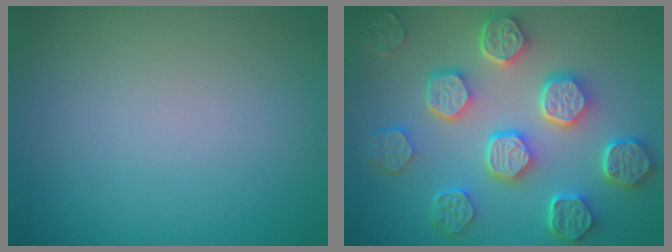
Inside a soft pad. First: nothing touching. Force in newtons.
{"total": 8.2, "press": 6.4, "slide": 5.1}